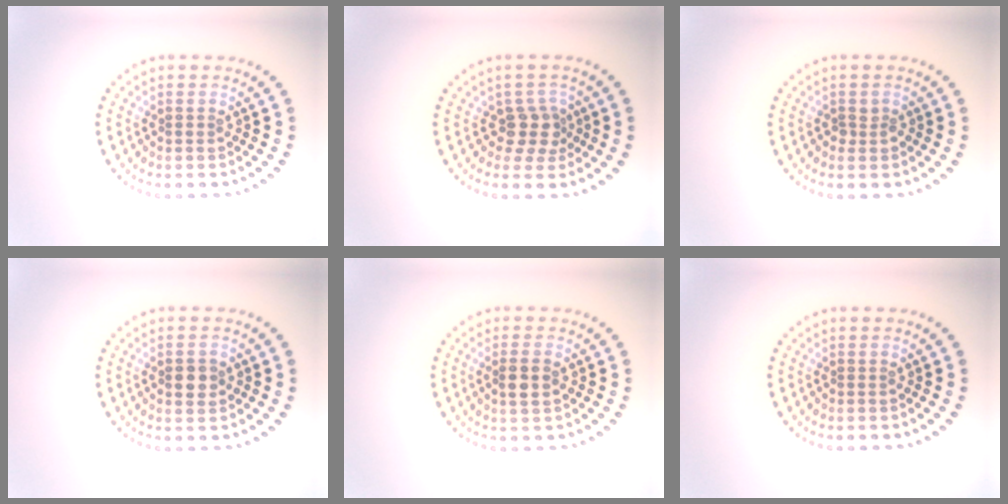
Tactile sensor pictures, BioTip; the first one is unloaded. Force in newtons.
{"total": 2.5, "press": 2.0, "slide": 1.4}
{"total": 0.9, "press": 0.8, "slide": 0.4}
{"total": 1.9, "press": 1.9, "slide": 0.2}
{"total": 2.0, "press": 2.0, "slide": 0.6}
{"total": 0.0}